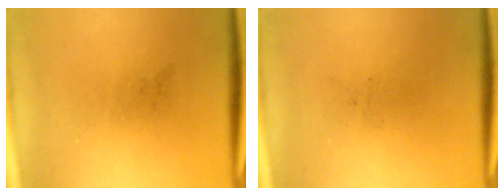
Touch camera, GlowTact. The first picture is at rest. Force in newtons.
{"total": 0.0}